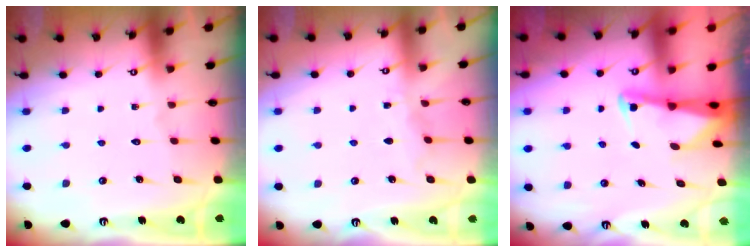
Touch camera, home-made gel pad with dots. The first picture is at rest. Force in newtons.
{"total": 3.4, "press": 3.4, "slide": 0.5}
{"total": 2.3, "press": 2.3, "slide": 0.4}